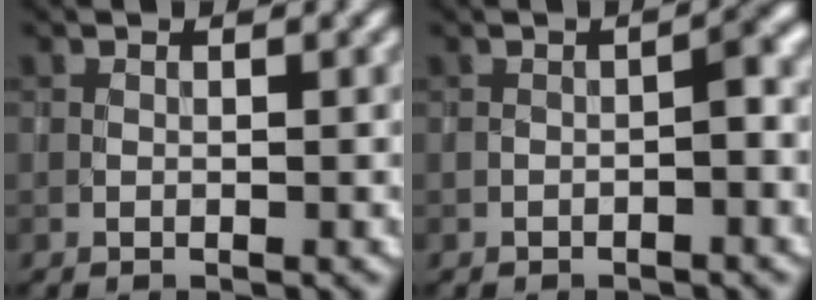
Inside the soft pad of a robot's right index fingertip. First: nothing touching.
{"total": 1.7, "force": [-0.5, 0.6, 1.4], "torque": [-0.026, 0.008, -0.009]}